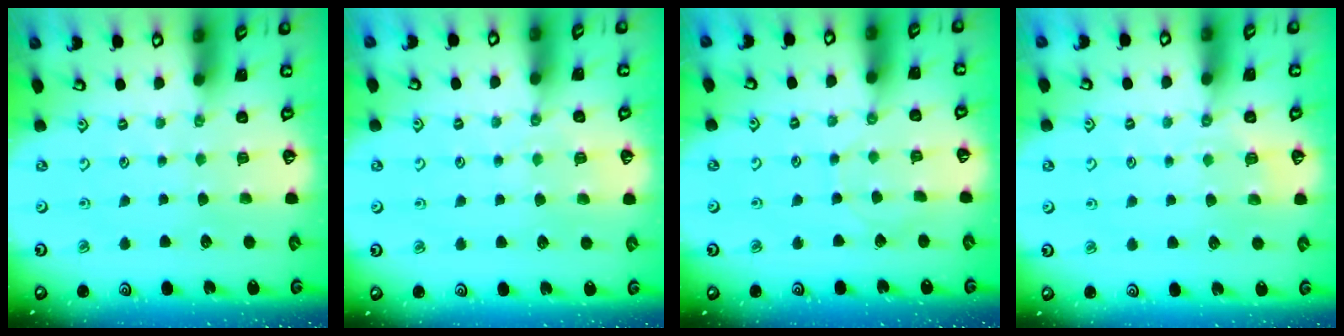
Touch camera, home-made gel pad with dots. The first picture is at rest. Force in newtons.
{"total": 2.5, "press": 2.5, "slide": 0.4}
{"total": 3.8, "press": 3.8, "slide": 0.4}
{"total": 2.8, "press": 2.5, "slide": 1.3}